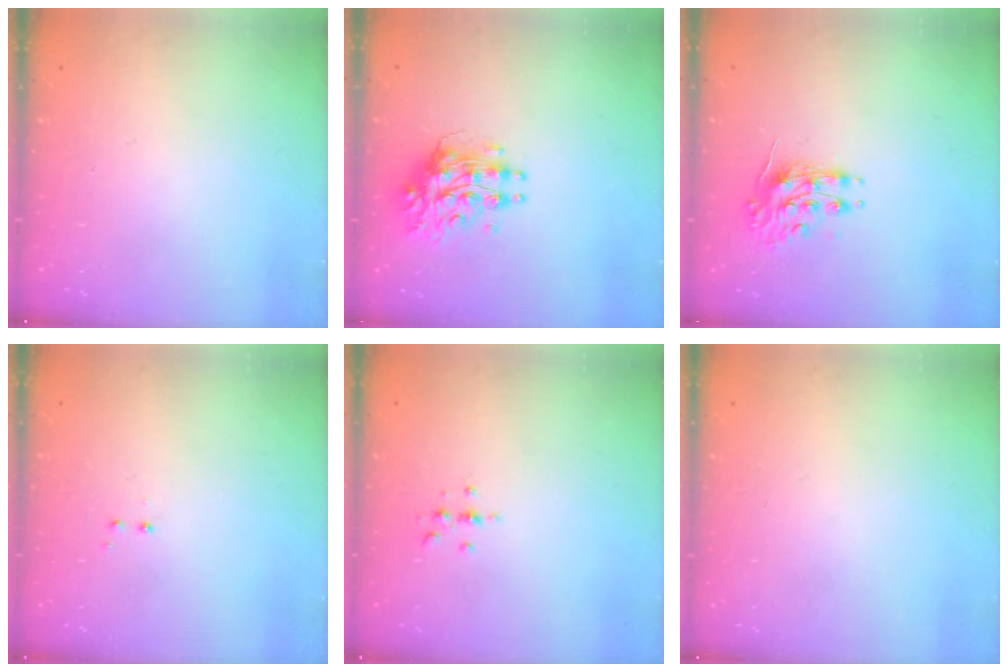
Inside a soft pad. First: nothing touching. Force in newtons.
{"total": 9.0, "press": 9.0, "slide": 0.8}
{"total": 8.8, "press": 8.8, "slide": 0.4}
{"total": 1.2, "press": 1.1, "slide": 0.6}
{"total": 2.2, "press": 2.1, "slide": 0.2}
{"total": 0.0}